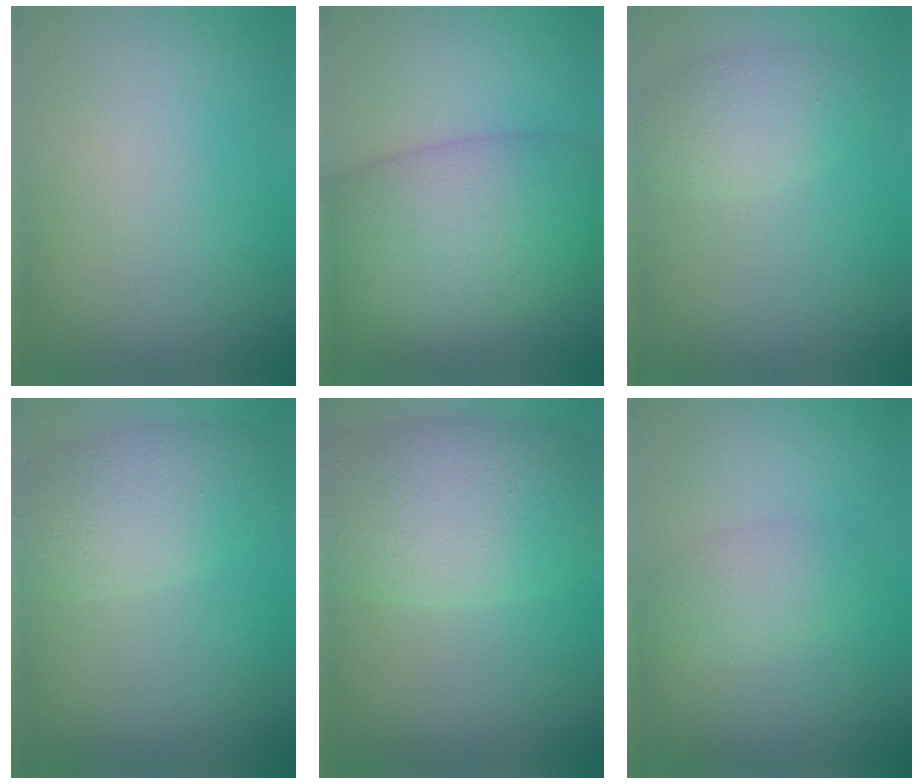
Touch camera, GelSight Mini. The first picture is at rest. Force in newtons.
{"total": 10.1, "press": 10.1, "slide": 0.3}
{"total": 2.9, "press": 2.9, "slide": 0.1}
{"total": 4.7, "press": 4.7, "slide": 0.1}
{"total": 8.6, "press": 8.6, "slide": 0.6}
{"total": 2.2, "press": 2.2, "slide": 0.1}